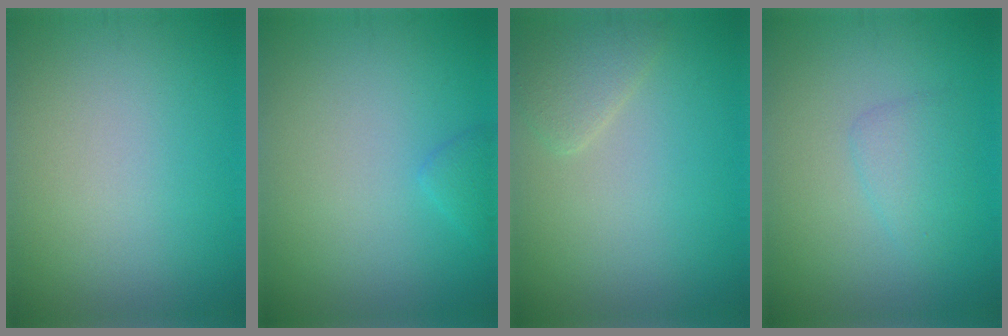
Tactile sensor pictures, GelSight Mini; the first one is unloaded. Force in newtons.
{"total": 1.0, "press": 1.0, "slide": 0.1}
{"total": 1.8, "press": 1.8, "slide": 0.1}
{"total": 1.9, "press": 1.9, "slide": 0.2}